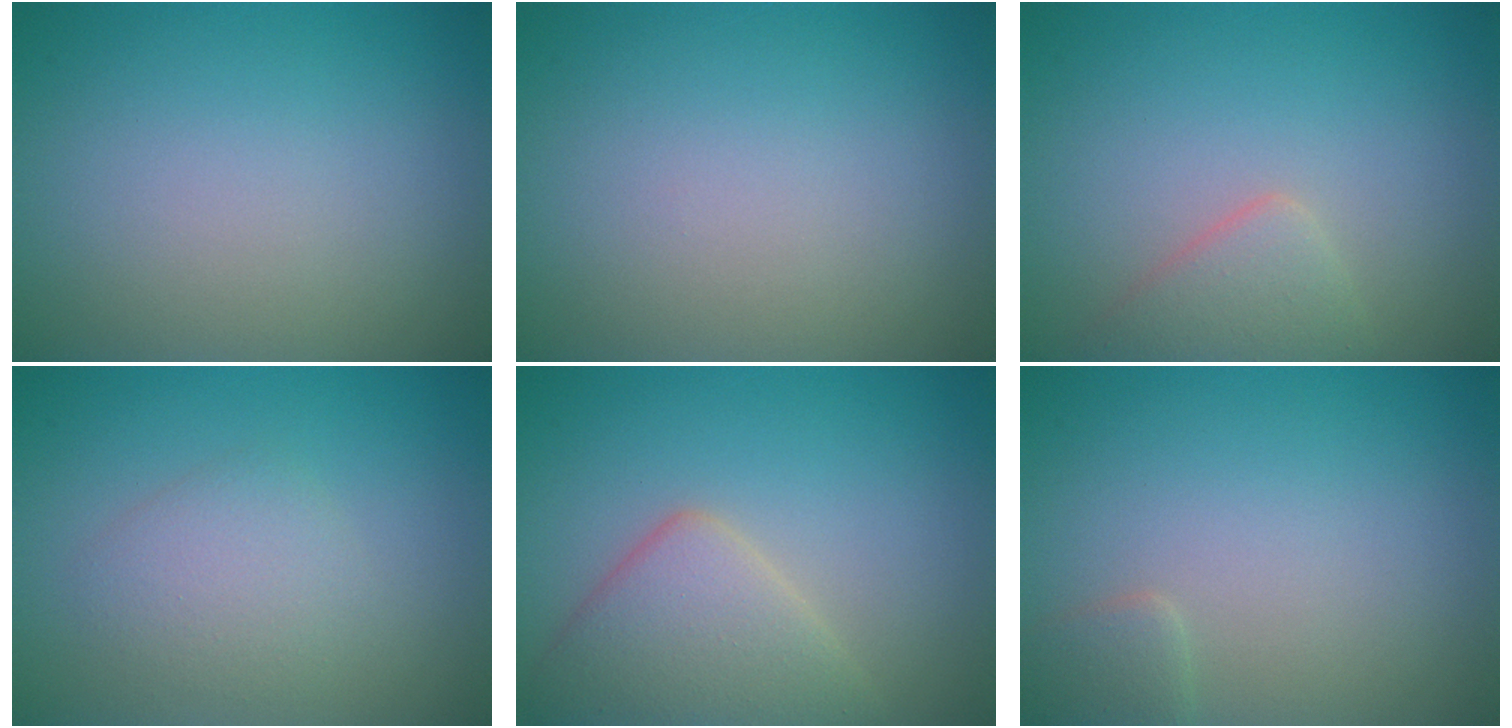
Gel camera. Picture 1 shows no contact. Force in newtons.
{"total": 0.0}
{"total": 2.4, "press": 2.3, "slide": 0.2}
{"total": 2.4, "press": 2.4, "slide": 0.1}
{"total": 4.8, "press": 4.8, "slide": 0.3}
{"total": 1.4, "press": 1.4, "slide": 0.1}